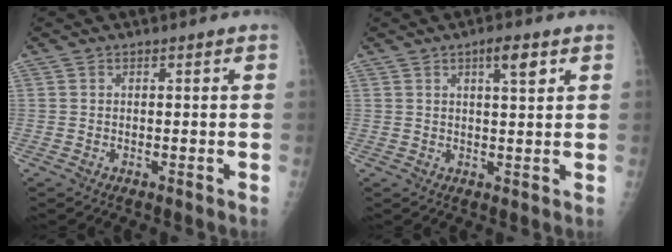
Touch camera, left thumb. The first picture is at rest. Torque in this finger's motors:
{"motor_torque": [0.03, 0.64, 0.44, -0.10, 0.01]}